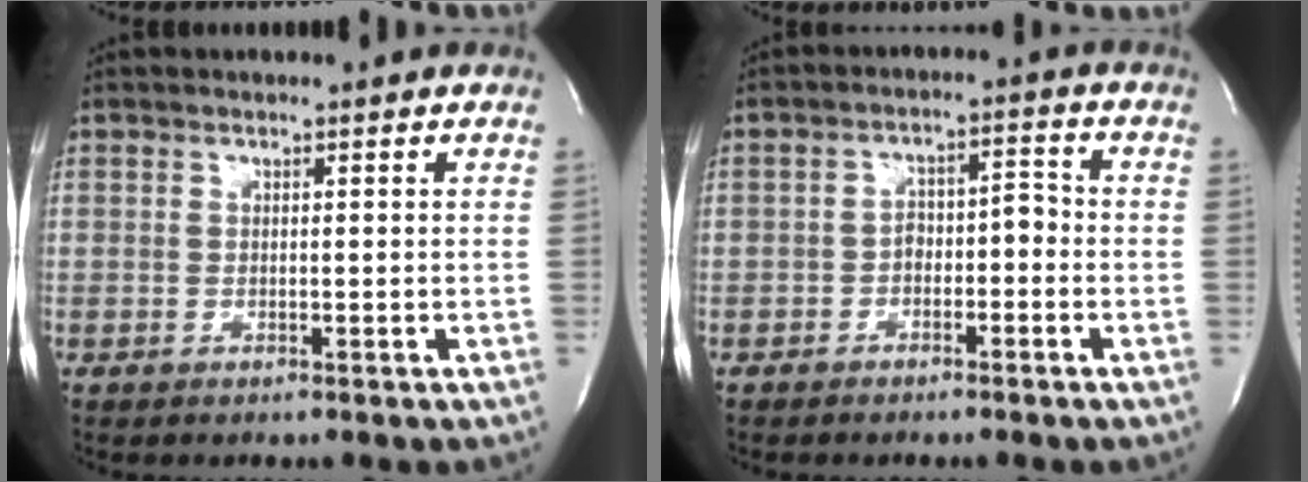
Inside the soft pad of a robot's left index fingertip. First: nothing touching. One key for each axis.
{"total": 4.2, "fx": -1.7, "fy": 2.1, "fz": 3.3, "tx": -0.050, "ty": 0.026, "tz": -0.028}